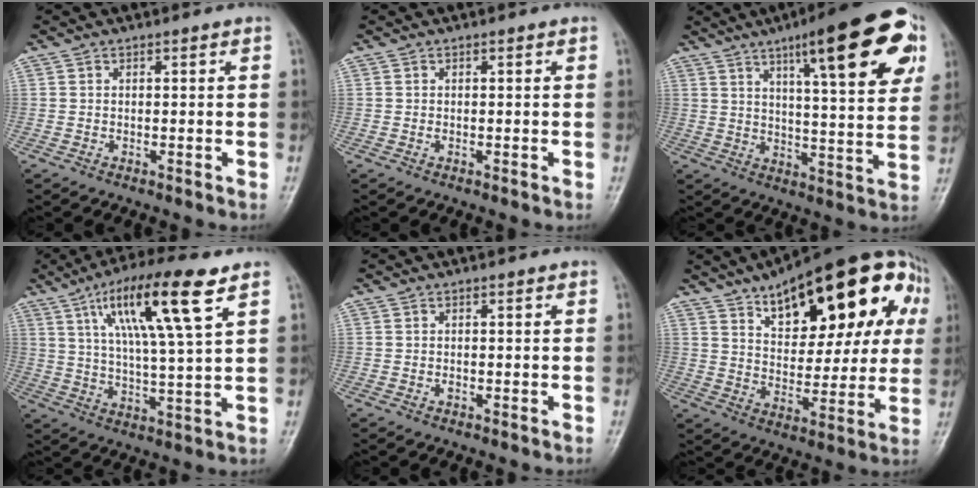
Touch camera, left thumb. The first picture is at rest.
{"total": 0.0}
{"total": 22.4, "force": [10.5, 5.3, 19.1], "torque": [-0.238, -0.017, 0.145]}
{"total": 16.4, "force": [7.8, 2.4, 14.2], "torque": [-0.250, -0.018, 0.135]}
{"total": 0.5, "force": [-0.3, 0.3, 0.3], "torque": [-0.002, 0.001, -0.006]}
{"total": 27.6, "force": [12.0, 12.0, 21.7], "torque": [-0.271, 0.000, 0.173]}